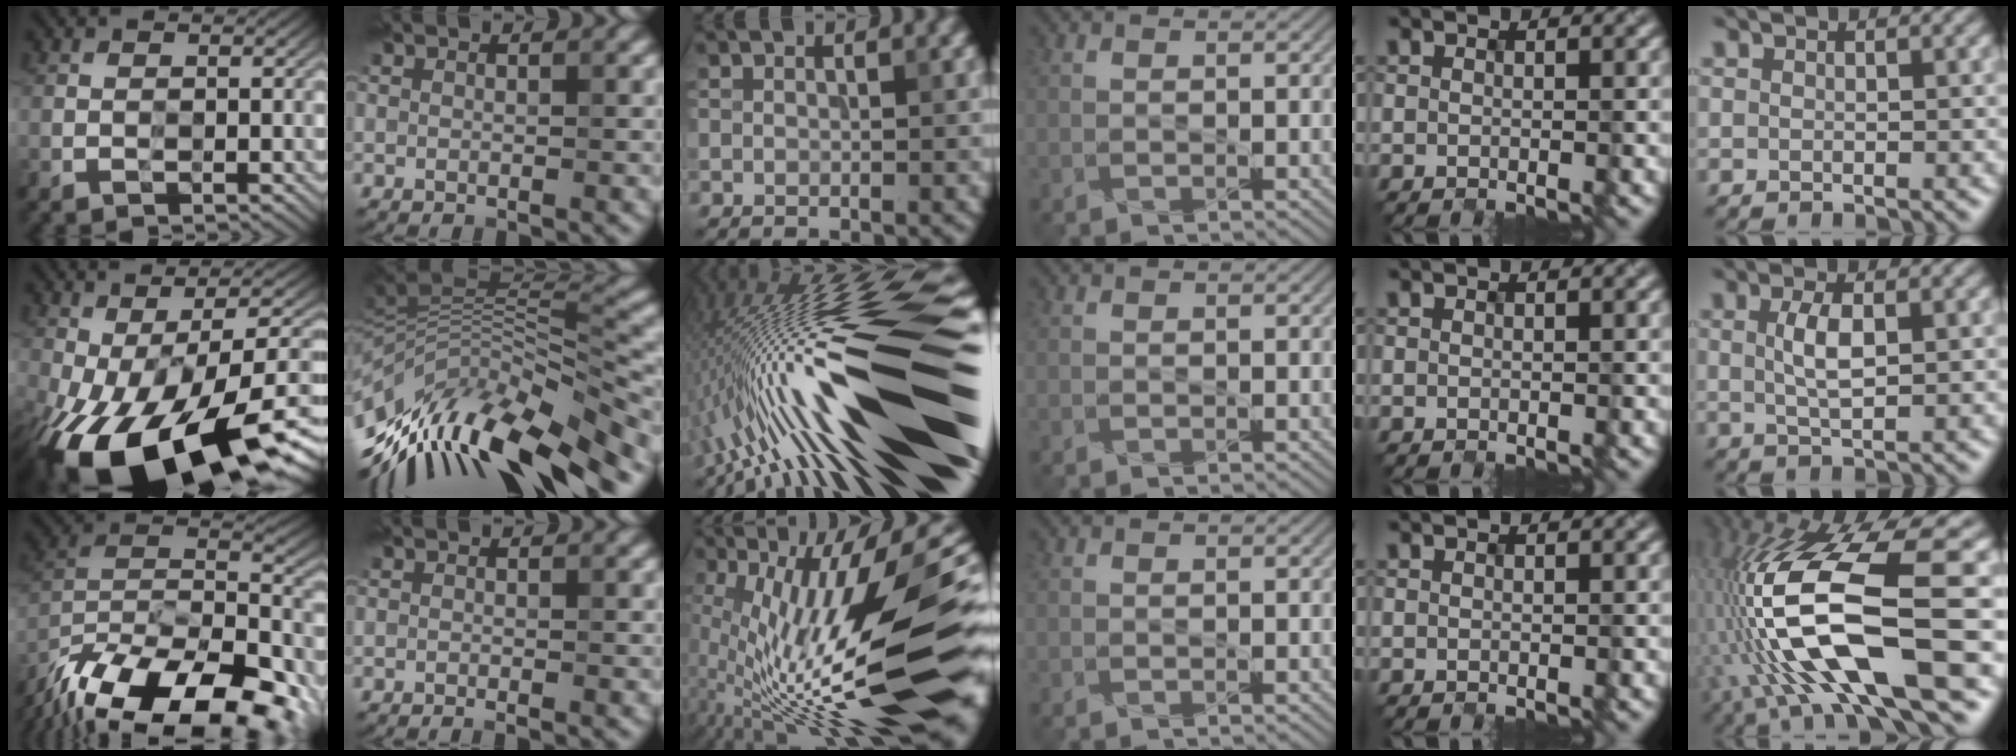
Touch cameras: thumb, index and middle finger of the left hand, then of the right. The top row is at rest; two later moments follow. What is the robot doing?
{"motion": "extract", "object": "connector and pipe"}